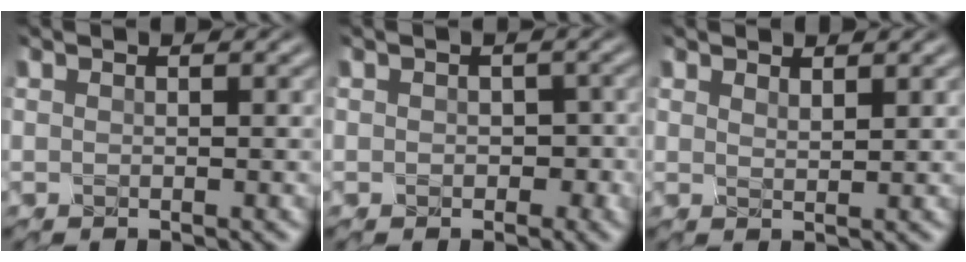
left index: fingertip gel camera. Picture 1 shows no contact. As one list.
[{"total": 2.5, "force": [-0.7, 2.0, 1.3], "torque": [-0.031, -0.001, -0.001]}, {"total": 1.6, "force": [1.2, 0.6, 0.9], "torque": [-0.022, -0.002, 0.021]}]